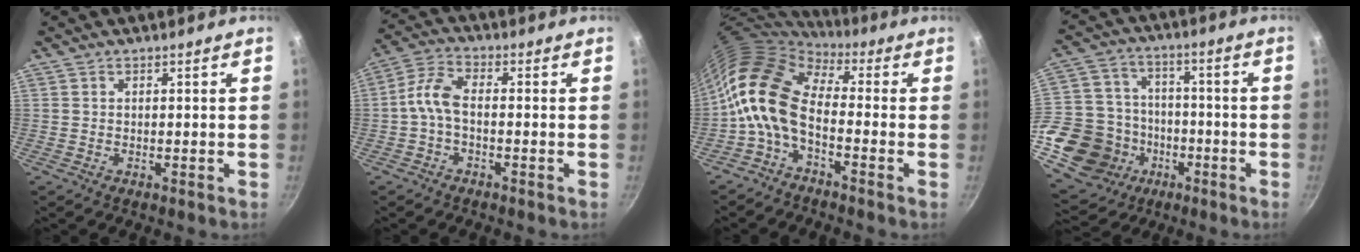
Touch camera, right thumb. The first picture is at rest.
{"total": 5.9, "force": [-1.5, 3.0, 4.8], "torque": [-0.107, 0.030, -0.040]}
{"total": 11.2, "force": [-1.7, 6.3, 9.1], "torque": [-0.163, 0.028, -0.049]}
{"total": 22.7, "force": [-7.6, 18.9, 10.0], "torque": [-0.203, 0.047, -0.112]}